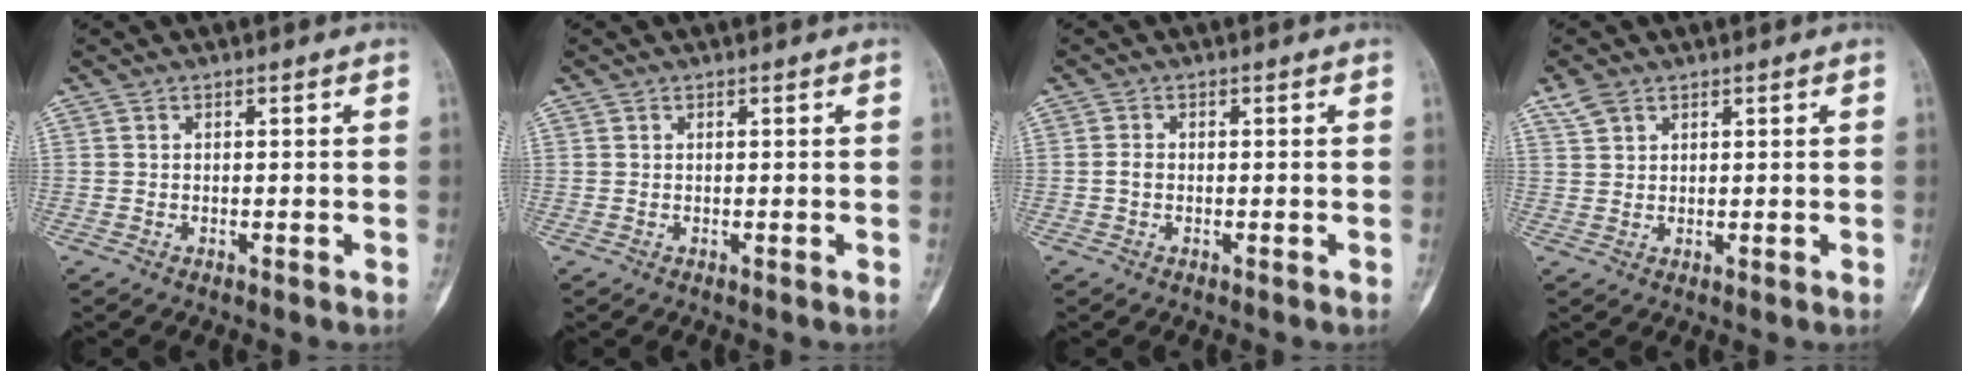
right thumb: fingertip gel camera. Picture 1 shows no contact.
{"total": 0.0}
{"total": 1.3, "force": [-0.2, 0.9, 0.8], "torque": [-0.015, 0.002, -0.006]}
{"total": 3.2, "force": [2.2, 1.8, 1.4], "torque": [-0.026, 0.001, 0.048]}